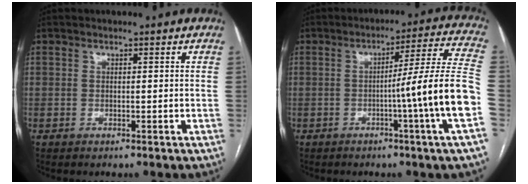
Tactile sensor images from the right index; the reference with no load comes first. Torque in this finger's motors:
{"motor_torque": [1.23, -0.66, 0.77, 0.15]}